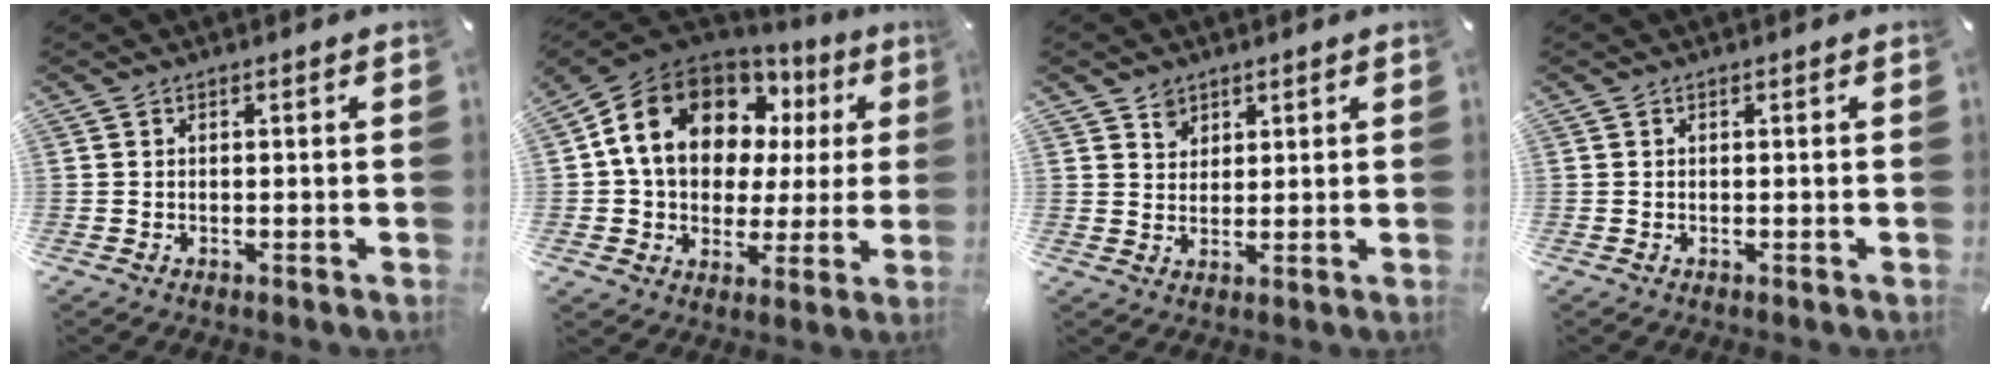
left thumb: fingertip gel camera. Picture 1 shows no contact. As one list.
[{"total": 16.3, "force": [6.9, 12.3, 8.3], "torque": [-0.160, -0.033, 0.126]}, {"total": 3.5, "force": [2.0, 2.9, 0.0], "torque": [0.015, -0.005, 0.035]}, {"total": 0.0}]